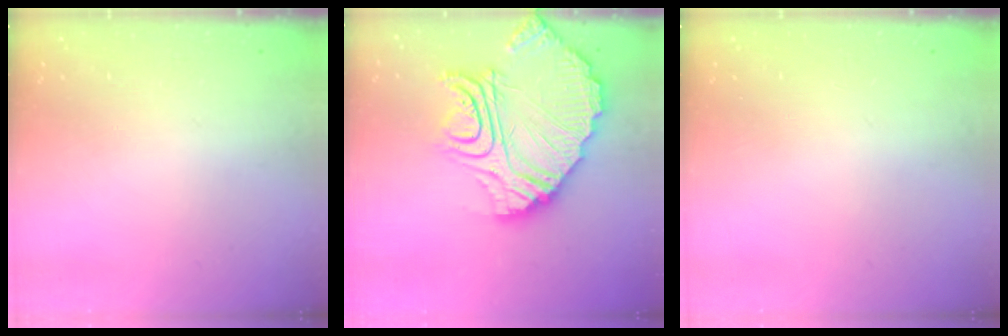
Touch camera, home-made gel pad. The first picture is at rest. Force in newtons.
{"total": 24.0, "press": 23.8, "slide": 2.7}
{"total": 0.0}